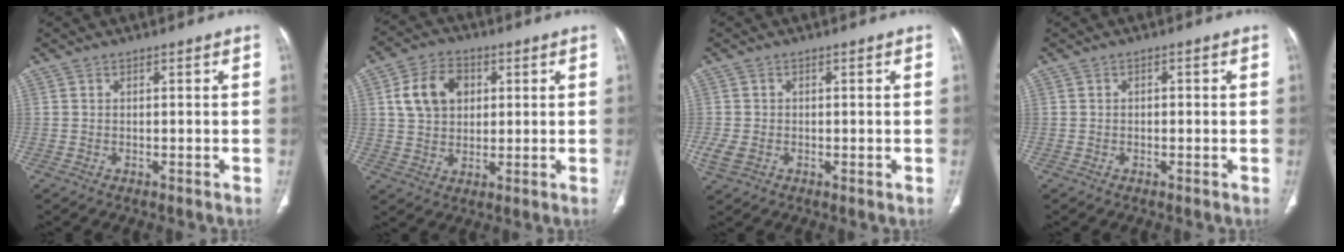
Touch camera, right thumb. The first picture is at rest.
{"total": 9.9, "force": [2.7, 7.3, 6.2], "torque": [-0.094, 0.003, 0.048]}
{"total": 3.2, "force": [-0.7, 2.4, 2.1], "torque": [-0.052, 0.001, -0.008]}
{"total": 0.9, "force": [0.0, 0.6, 0.7], "torque": [-0.009, 0.003, -0.001]}